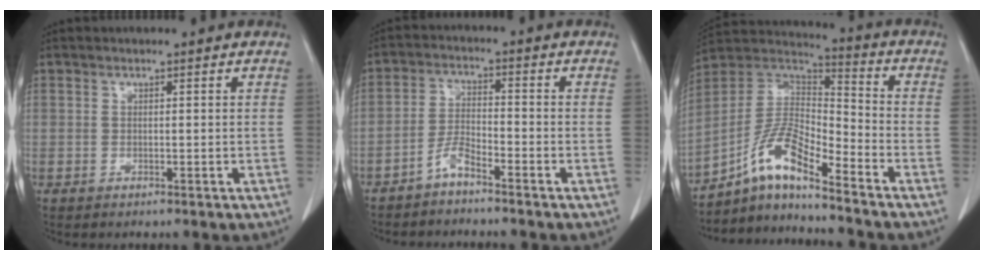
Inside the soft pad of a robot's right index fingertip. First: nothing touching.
{"total": 3.5, "force": [-2.8, 0.2, 2.0], "torque": [-0.039, -0.005, -0.062]}
{"total": 9.9, "force": [-6.9, 1.1, 7.0], "torque": [-0.146, 0.028, -0.132]}